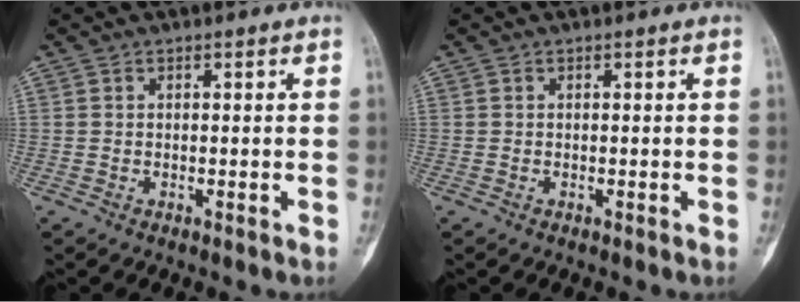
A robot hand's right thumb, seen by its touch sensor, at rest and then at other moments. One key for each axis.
{"total": 0.0}